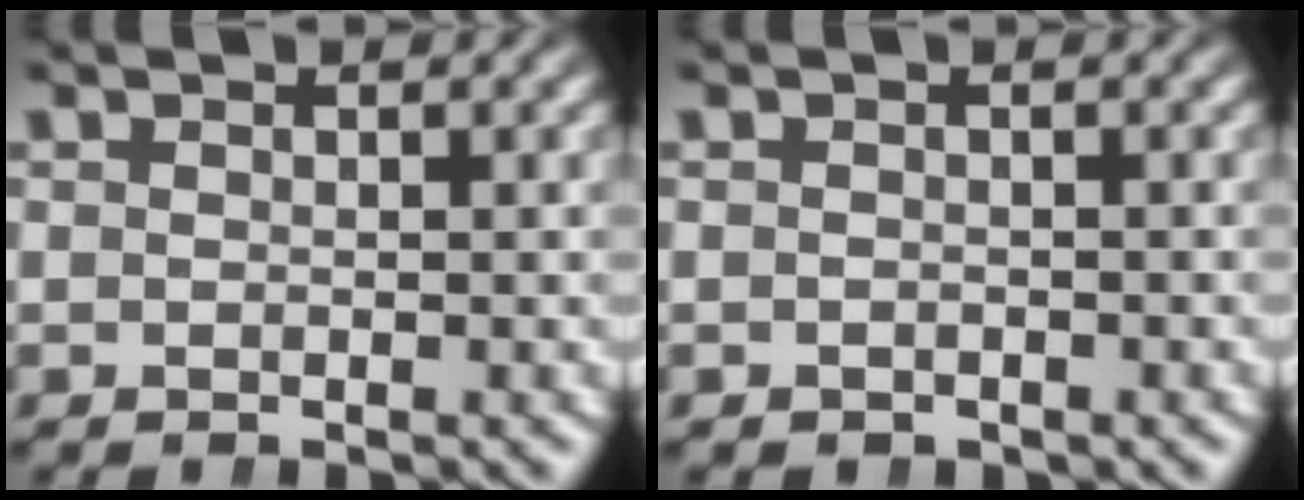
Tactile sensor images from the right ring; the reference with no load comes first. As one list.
[{"total": 0.9, "force": [-0.7, 0.5, -0.3], "torque": [0.008, -0.009, -0.006]}]